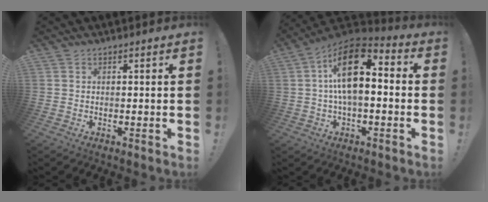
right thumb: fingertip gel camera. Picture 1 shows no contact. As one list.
[{"total": 17.6, "force": [2.7, 9.3, 14.7], "torque": [-0.241, -0.001, 0.045]}]